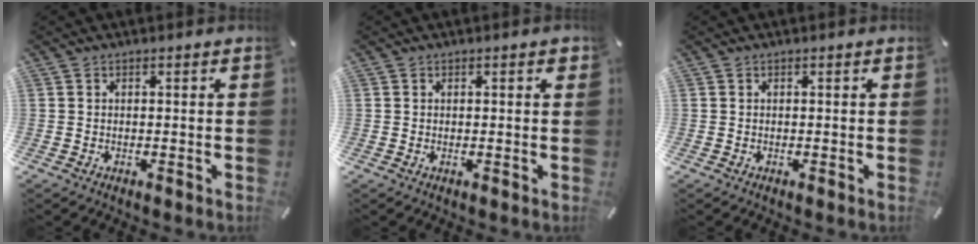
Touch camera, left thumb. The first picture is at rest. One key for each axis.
{"total": 0.9, "fx": 0.3, "fy": 0.2, "fz": 0.9, "tx": -0.009, "ty": -0.003, "tz": 0.004}
{"total": 0.0}